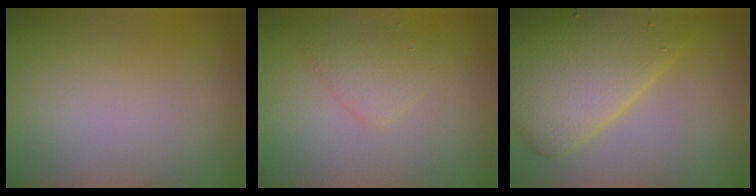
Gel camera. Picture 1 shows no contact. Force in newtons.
{"total": 1.8, "press": 1.8, "slide": 0.1}
{"total": 7.4, "press": 7.4, "slide": 0.3}